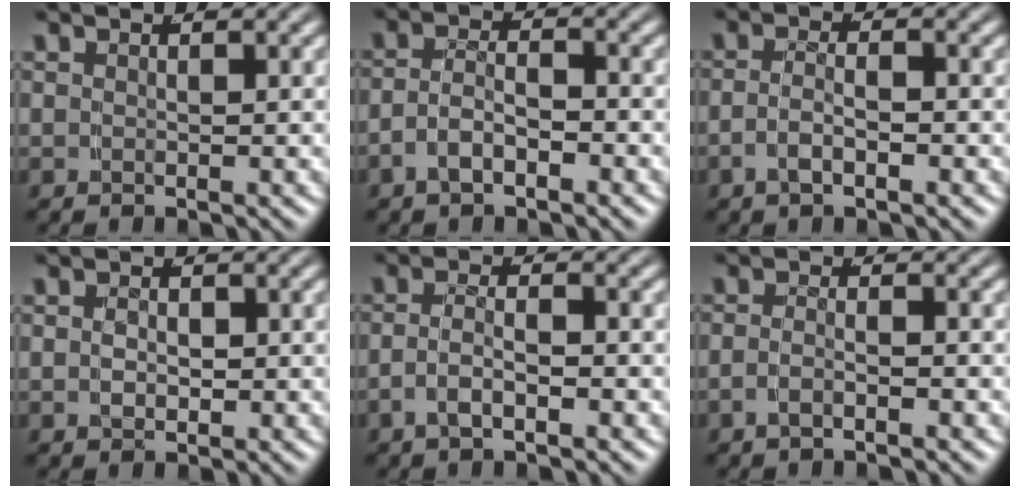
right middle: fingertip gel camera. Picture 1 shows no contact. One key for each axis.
{"total": 3.2, "fx": -1.9, "fy": 1.6, "fz": 2.0, "tx": -0.036, "ty": -0.007, "tz": -0.030}
{"total": 2.3, "fx": -1.3, "fy": 0.7, "fz": 1.8, "tx": -0.035, "ty": -0.007, "tz": -0.021}
{"total": 1.3, "fx": -0.2, "fy": 0.8, "fz": 1.0, "tx": -0.021, "ty": -0.006, "tz": 0.002}
{"total": 2.6, "fx": -1.4, "fy": 0.9, "fz": 2.0, "tx": -0.038, "ty": -0.007, "tz": -0.022}
{"total": 1.8, "fx": -1.3, "fy": 0.2, "fz": 1.2, "tx": -0.028, "ty": -0.005, "tz": -0.021}